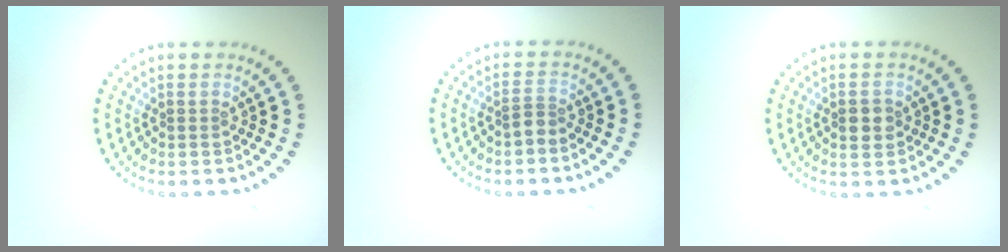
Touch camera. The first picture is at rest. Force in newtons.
{"total": 0.9, "press": 0.5, "slide": 0.7}
{"total": 2.0, "press": 2.0, "slide": 0.1}